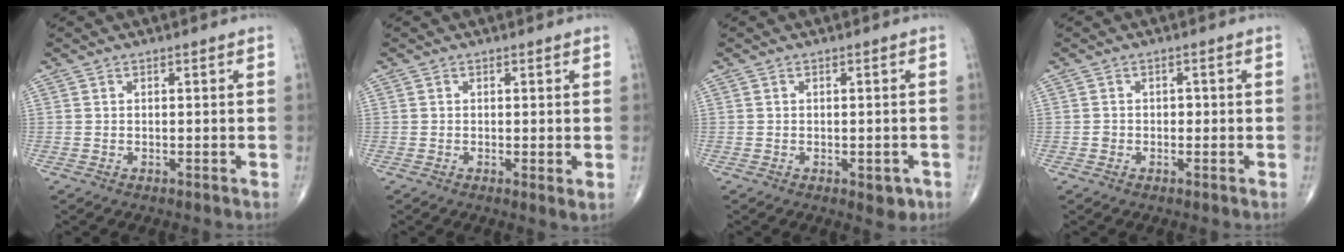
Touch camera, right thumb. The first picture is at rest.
{"total": 1.7, "force": [0.1, 0.3, 1.6], "torque": [-0.030, -0.009, -0.002]}
{"total": 3.0, "force": [-1.1, 1.6, 2.3], "torque": [-0.013, 0.000, -0.010]}
{"total": 1.4, "force": [-0.3, 1.2, 0.5], "torque": [0.000, 0.006, -0.006]}